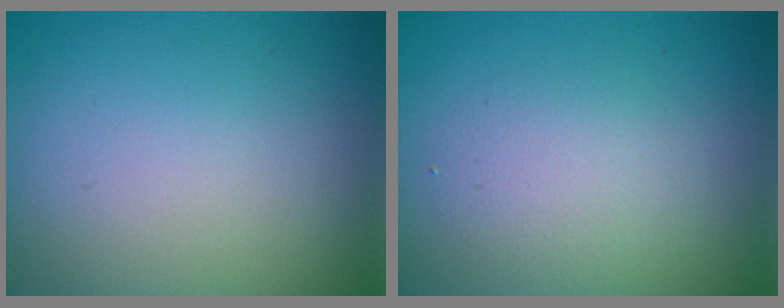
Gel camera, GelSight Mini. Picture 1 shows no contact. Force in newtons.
{"total": 2.8, "press": 2.8, "slide": 0.2}